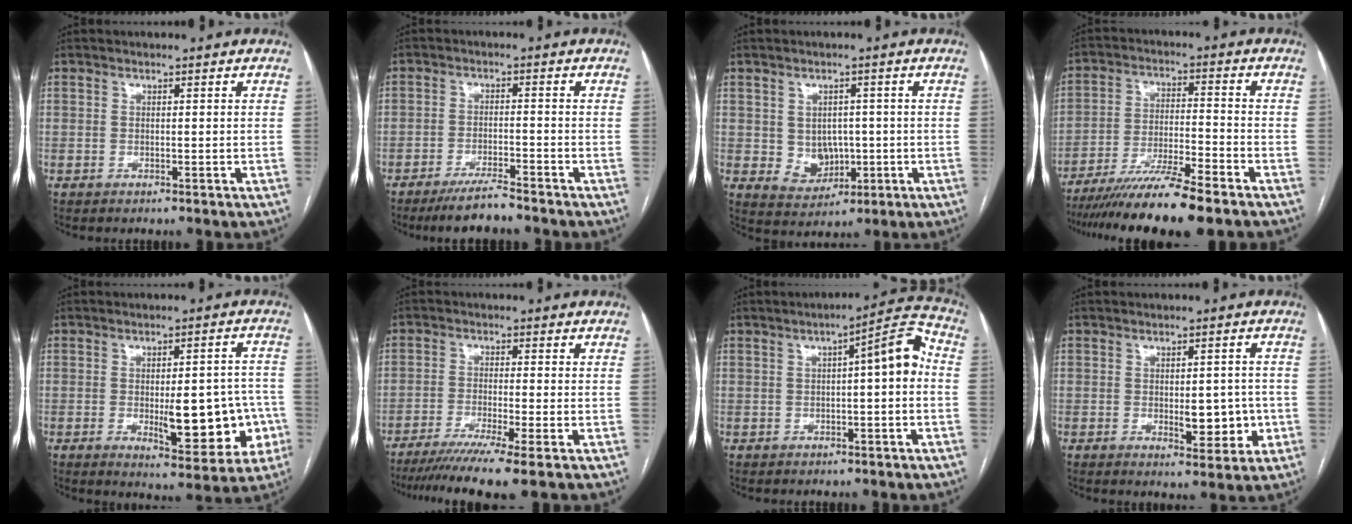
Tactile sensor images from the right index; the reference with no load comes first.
{"total": 5.5, "force": [-4.8, 0.5, 2.7], "torque": [-0.048, -0.015, -0.088]}
{"total": 5.4, "force": [-0.2, 4.5, 3.0], "torque": [-0.043, 0.005, 0.012]}
{"total": 13.1, "force": [-10.6, -0.3, 7.7], "torque": [-0.126, -0.026, -0.178]}
{"total": 12.4, "force": [-2.8, 4.4, 11.2], "torque": [-0.128, 0.014, -0.024]}
{"total": 9.9, "force": [-7.3, -1.3, 6.5], "torque": [-0.095, -0.027, -0.115]}
{"total": 7.4, "force": [0.4, 1.2, 7.3], "torque": [-0.097, 0.027, 0.000]}
{"total": 5.9, "force": [-0.9, 2.8, 5.1], "torque": [-0.061, 0.001, -0.004]}